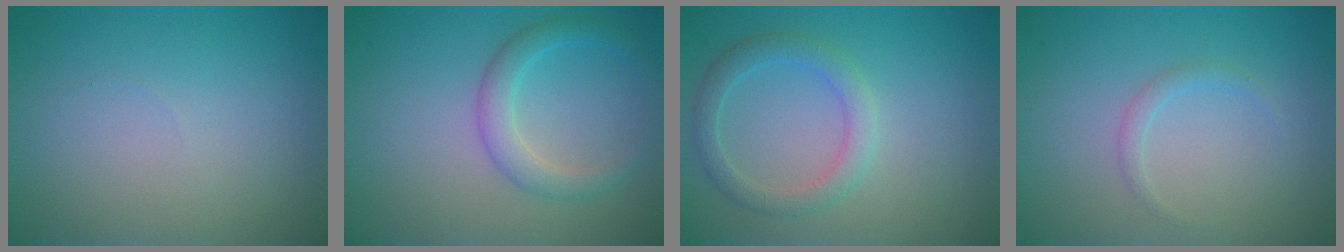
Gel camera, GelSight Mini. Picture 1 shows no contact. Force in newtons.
{"total": 2.7, "press": 2.7, "slide": 0.1}
{"total": 2.7, "press": 2.7, "slide": 0.2}
{"total": 1.0, "press": 1.0, "slide": 0.0}